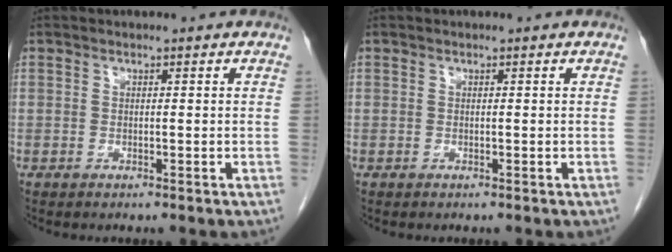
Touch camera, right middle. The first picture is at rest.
{"total": 0.0}